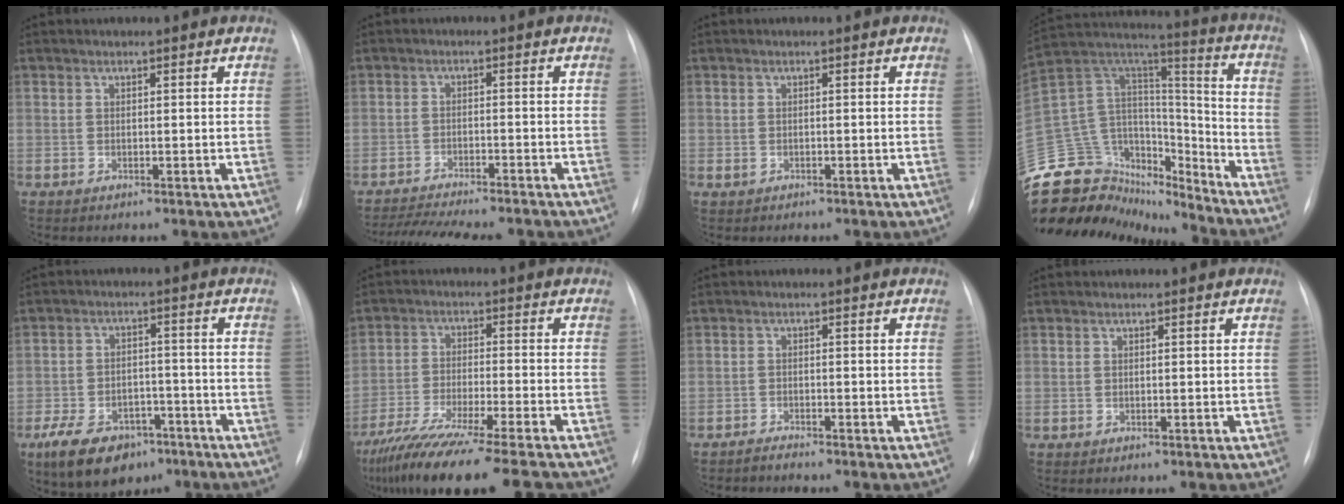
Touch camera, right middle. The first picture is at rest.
{"total": 13.4, "force": [-12.1, 1.9, 5.5], "torque": [-0.087, -0.004, -0.166]}
{"total": 0.7, "force": [-0.3, 0.6, 0.3], "torque": [-0.006, 0.001, -0.003]}
{"total": 29.0, "force": [-25.2, 11.0, 9.1], "torque": [-0.240, 0.039, -0.397]}
{"total": 11.3, "force": [-7.2, 6.4, 5.8], "torque": [-0.103, 0.004, -0.112]}
{"total": 18.9, "force": [-15.7, 0.0, 10.6], "torque": [-0.172, -0.051, -0.254]}
{"total": 1.3, "force": [-1.2, -0.1, -0.1], "torque": [0.001, -0.004, -0.022]}
{"total": 0.0}